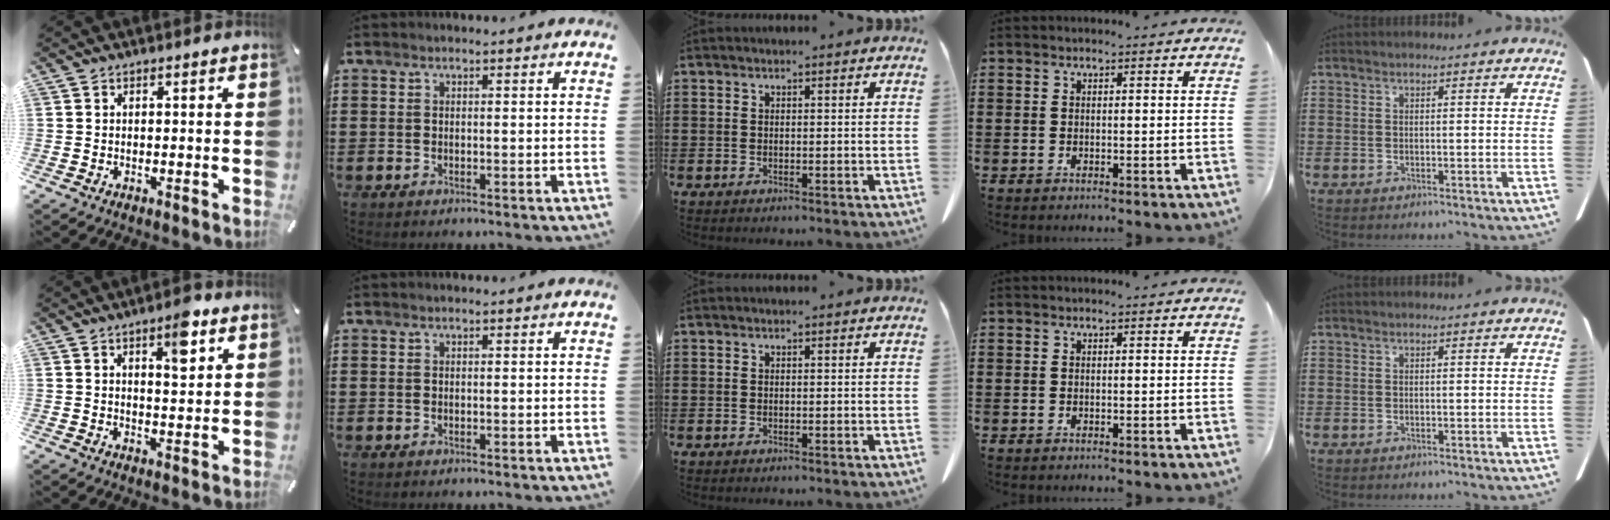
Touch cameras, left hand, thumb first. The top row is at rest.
{"thumb": {"total": 7.3, "force": [4.0, 2.8, 5.4], "torque": [-0.067, -0.019, 0.061]}}